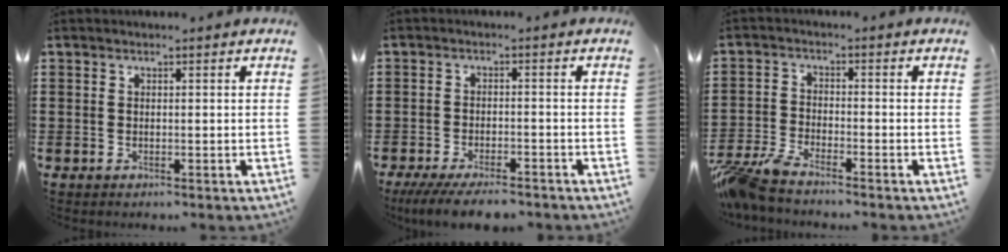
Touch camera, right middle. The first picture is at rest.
{"total": 4.5, "force": [-4.0, 0.5, 2.0], "torque": [-0.045, -0.010, -0.077]}
{"total": 5.1, "force": [-4.7, 0.4, 2.1], "torque": [-0.079, -0.018, -0.099]}